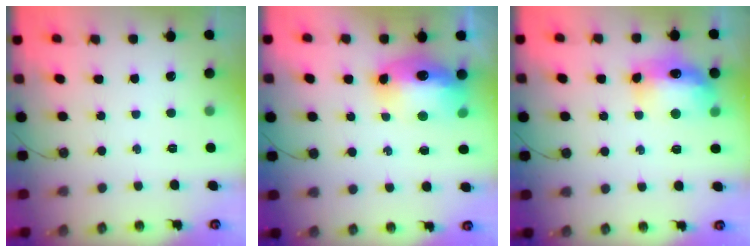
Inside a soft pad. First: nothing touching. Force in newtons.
{"total": 15.1, "press": 15.0, "slide": 1.3}
{"total": 13.6, "press": 13.5, "slide": 1.5}